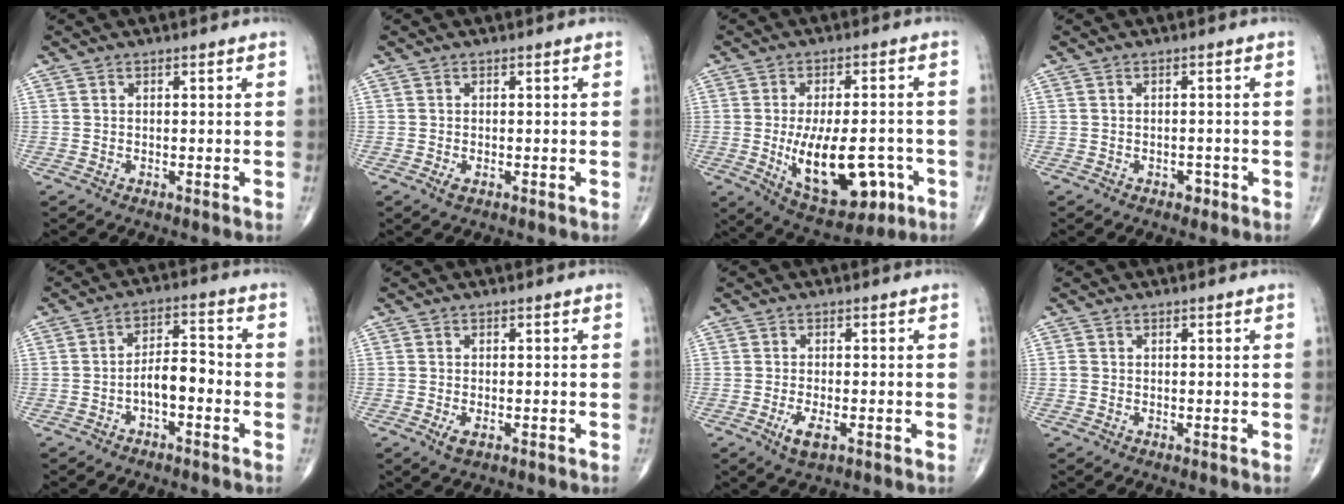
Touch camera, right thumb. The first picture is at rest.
{"total": 1.1, "force": [-0.5, 0.5, 0.9], "torque": [-0.020, -0.003, -0.010]}
{"total": 15.9, "force": [-4.1, 7.7, 13.3], "torque": [-0.192, 0.007, -0.042]}
{"total": 1.4, "force": [-0.9, 0.9, 0.7], "torque": [-0.005, 0.004, -0.014]}
{"total": 6.2, "force": [-2.2, 2.8, 5.0], "torque": [-0.073, 0.035, -0.043]}
{"total": 2.1, "force": [-0.9, 0.9, 1.7], "torque": [-0.034, -0.002, -0.015]}
{"total": 3.7, "force": [-1.5, 1.4, 3.1], "torque": [-0.061, -0.004, -0.025]}
{"total": 0.8, "force": [-0.2, 0.7, 0.3], "torque": [-0.004, 0.001, -0.004]}